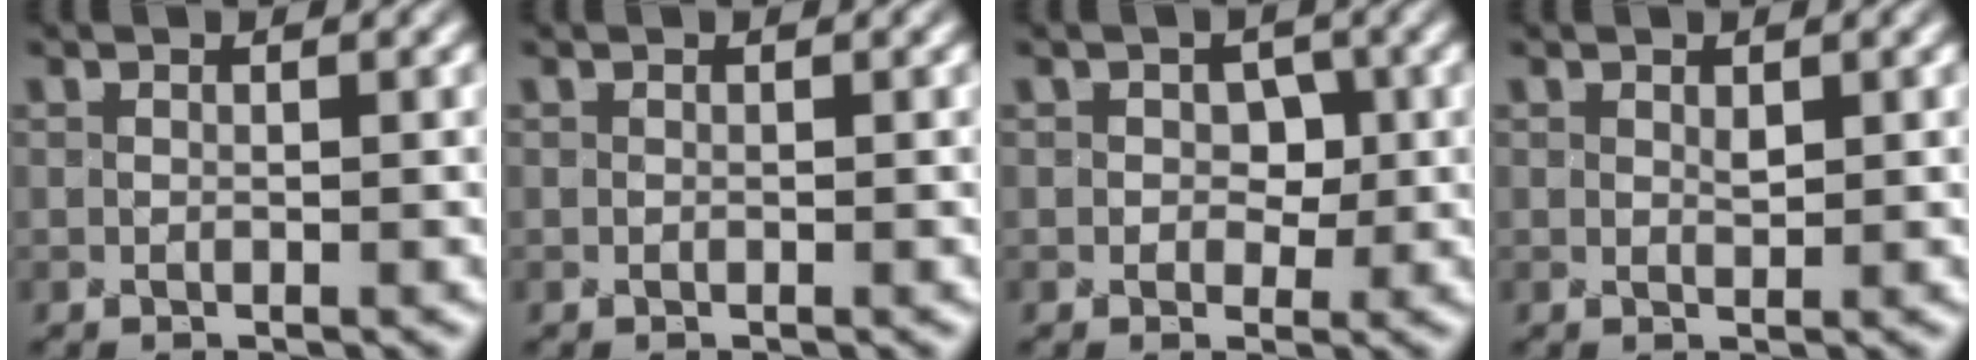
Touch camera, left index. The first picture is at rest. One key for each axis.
{"total": 0.0}
{"total": 1.7, "fx": -0.2, "fy": 1.4, "fz": 0.9, "tx": -0.007, "ty": 0.003, "tz": 0.001}
{"total": 0.0}